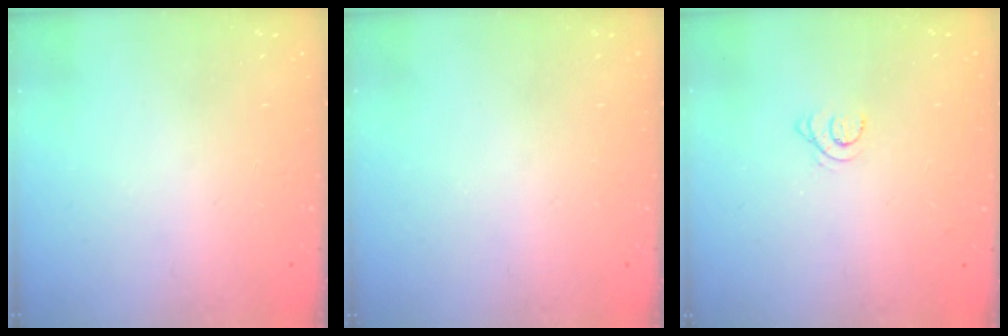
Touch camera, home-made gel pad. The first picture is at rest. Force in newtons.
{"total": 0.0}
{"total": 3.8, "press": 3.8, "slide": 0.4}